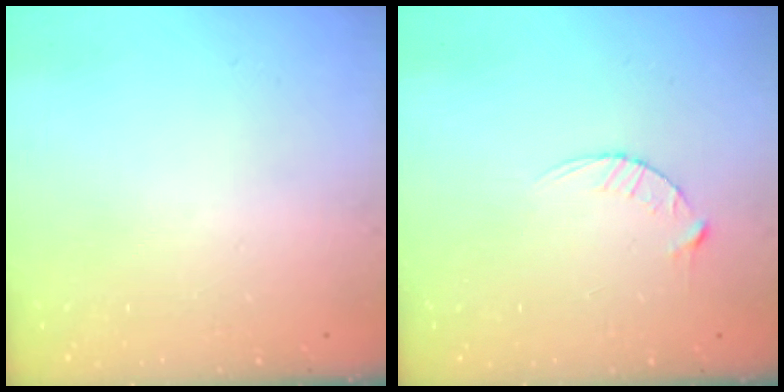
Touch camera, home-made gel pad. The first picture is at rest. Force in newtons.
{"total": 3.0, "press": 3.0, "slide": 0.4}